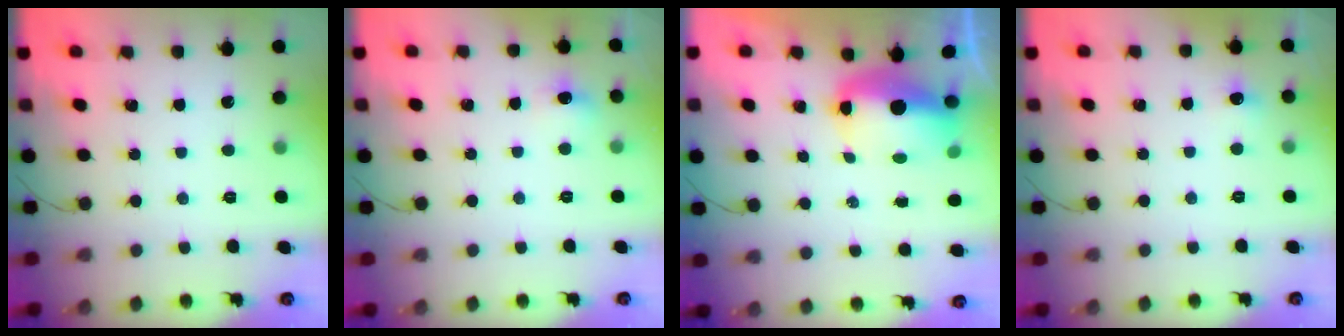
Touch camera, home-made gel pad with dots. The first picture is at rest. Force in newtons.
{"total": 6.5, "press": 4.9, "slide": 4.3}
{"total": 8.6, "press": 8.4, "slide": 1.6}
{"total": 4.0, "press": 3.6, "slide": 1.7}